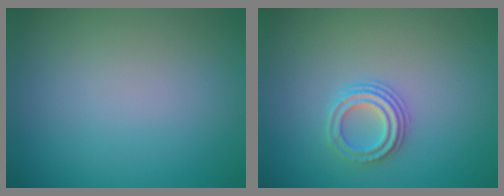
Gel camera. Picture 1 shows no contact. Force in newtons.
{"total": 2.5, "press": 2.2, "slide": 1.2}